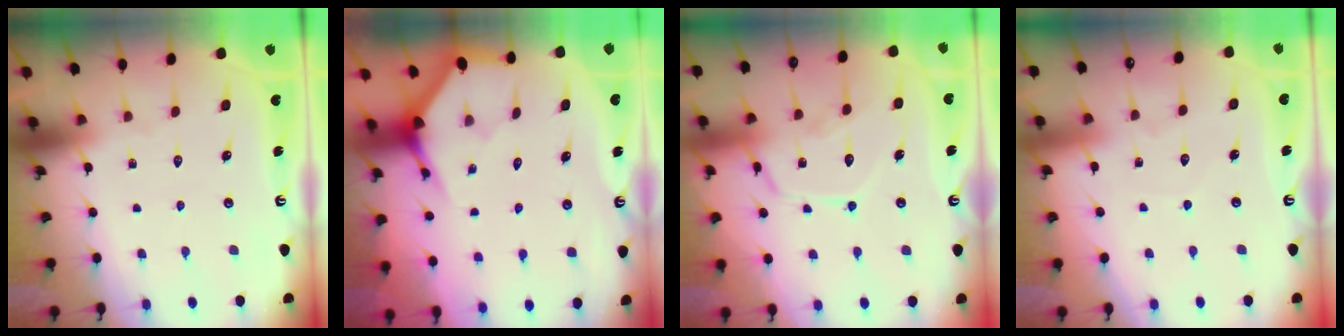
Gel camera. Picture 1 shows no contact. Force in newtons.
{"total": 3.4, "press": 3.4, "slide": 0.2}
{"total": 13.5, "press": 13.4, "slide": 1.2}
{"total": 2.5, "press": 2.5, "slide": 0.3}